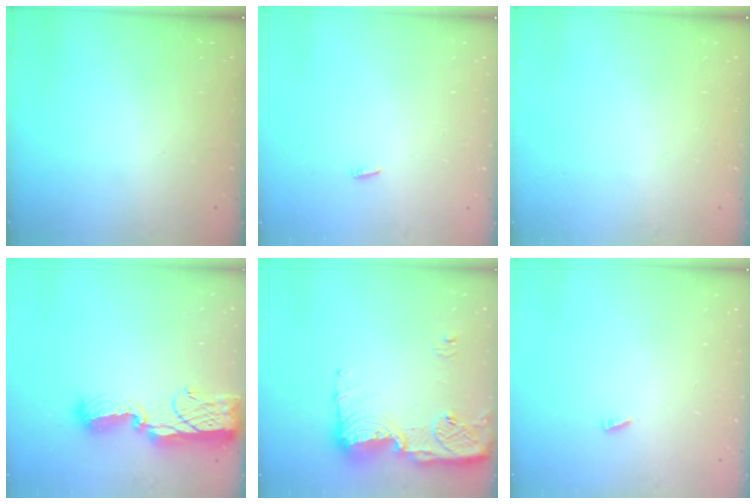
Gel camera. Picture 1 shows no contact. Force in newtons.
{"total": 2.1, "press": 1.9, "slide": 0.7}
{"total": 0.0}
{"total": 14.1, "press": 14.1, "slide": 0.7}
{"total": 15.8, "press": 15.7, "slide": 1.4}
{"total": 1.9, "press": 1.9, "slide": 0.3}